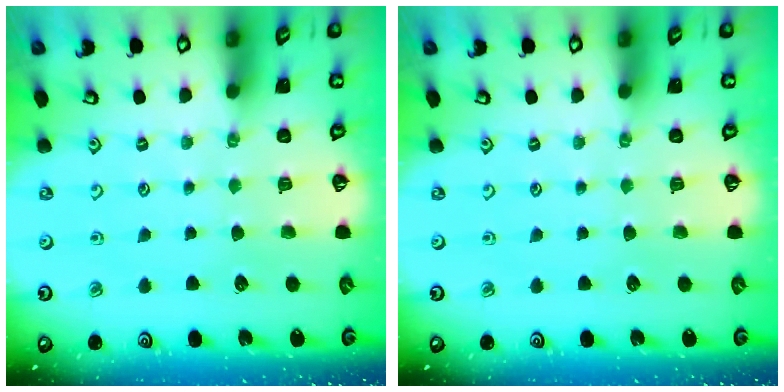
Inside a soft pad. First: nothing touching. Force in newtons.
{"total": 0.0}